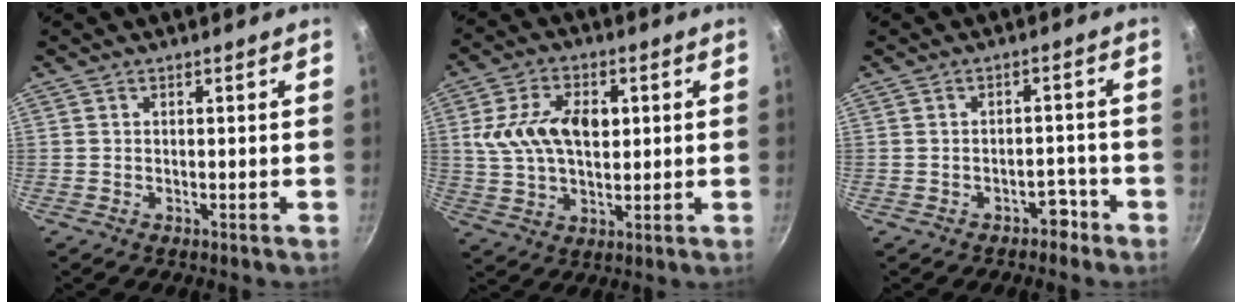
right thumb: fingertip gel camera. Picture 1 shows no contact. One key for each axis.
{"total": 12.1, "fx": 2.1, "fy": 7.7, "fz": 9.2, "tx": -0.150, "ty": 0.006, "tz": 0.031}
{"total": 3.3, "fx": -2.3, "fy": 2.1, "fz": 1.2, "tx": 0.013, "ty": 0.036, "tz": -0.017}